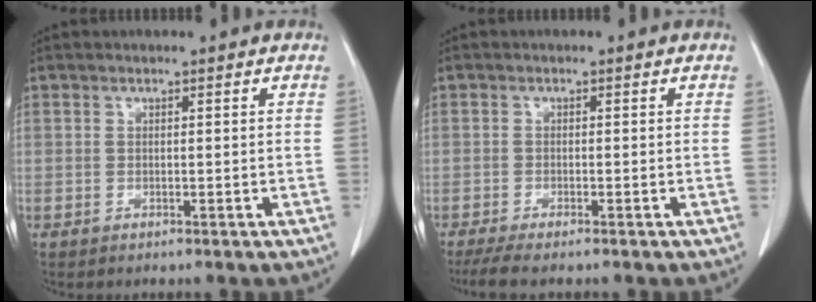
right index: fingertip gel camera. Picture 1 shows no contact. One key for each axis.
{"total": 4.5, "fx": -3.7, "fy": 0.3, "fz": 2.7, "tx": -0.042, "ty": -0.011, "tz": -0.060}